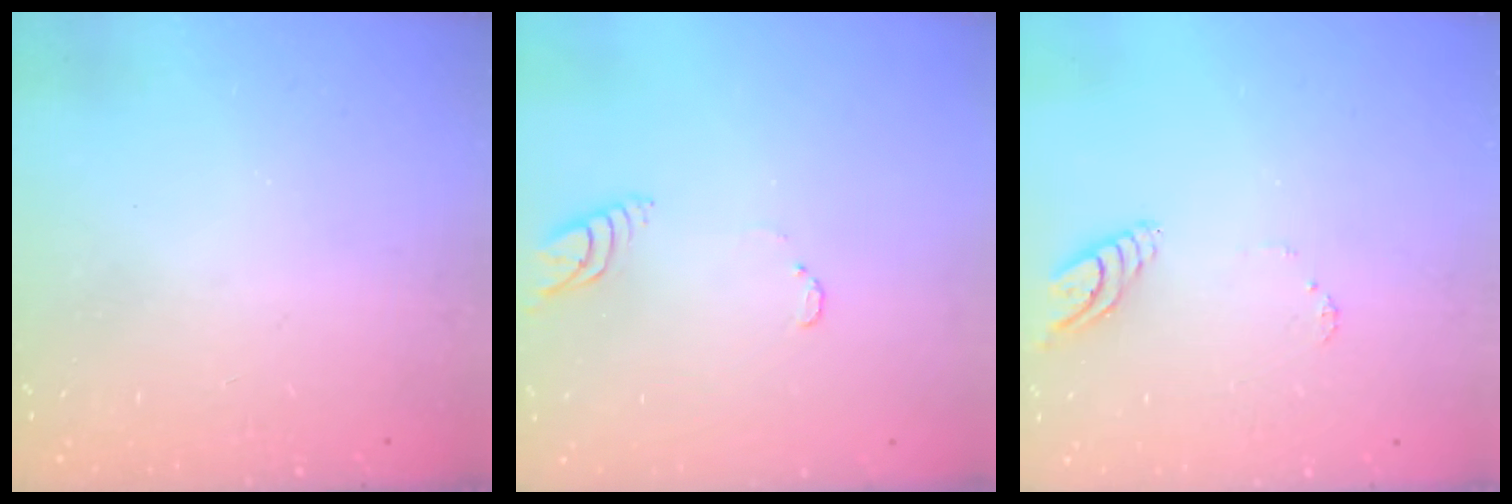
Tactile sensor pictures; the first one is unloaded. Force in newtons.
{"total": 3.9, "press": 3.9, "slide": 0.3}
{"total": 6.2, "press": 6.1, "slide": 0.5}